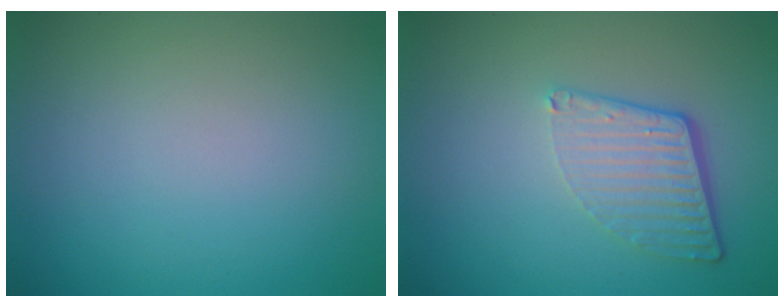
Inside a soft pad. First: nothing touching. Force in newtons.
{"total": 4.3, "press": 2.9, "slide": 3.2}